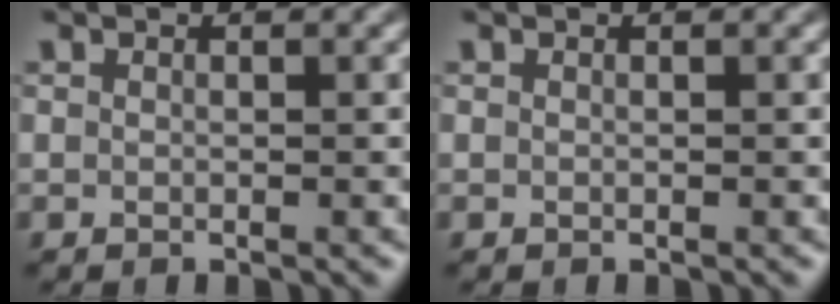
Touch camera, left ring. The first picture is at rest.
{"total": 0.0}